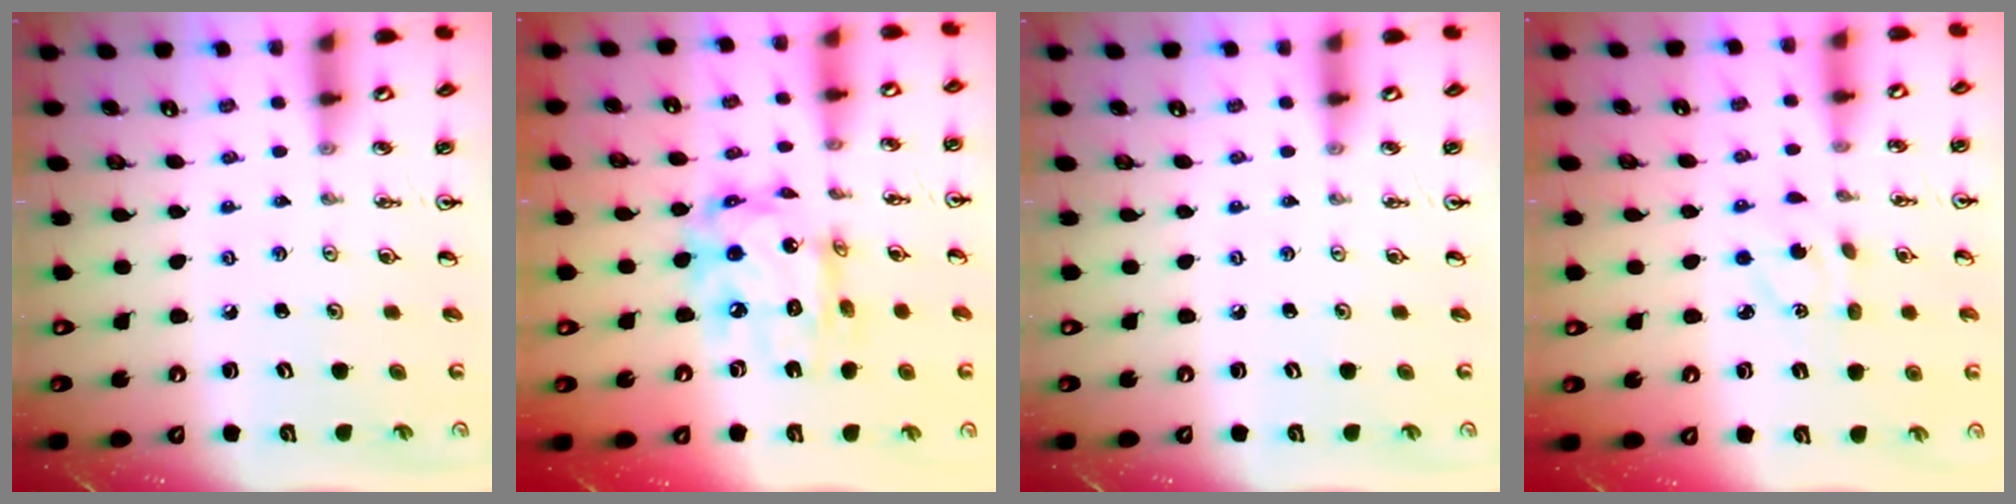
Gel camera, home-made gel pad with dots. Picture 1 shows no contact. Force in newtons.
{"total": 15.1, "press": 14.9, "slide": 1.8}
{"total": 0.0}
{"total": 3.2, "press": 3.1, "slide": 0.7}